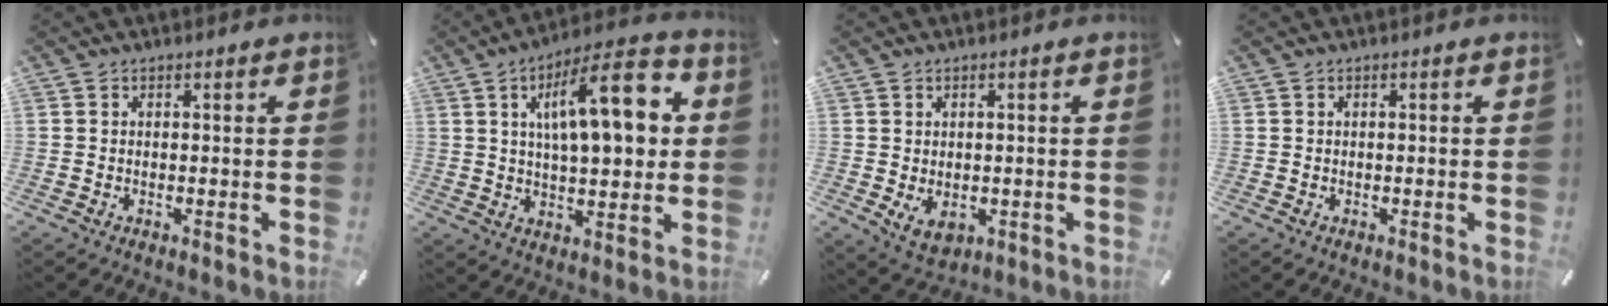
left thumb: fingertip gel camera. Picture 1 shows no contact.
{"total": 17.7, "force": [5.6, 6.9, 15.4], "torque": [-0.240, -0.008, 0.081]}
{"total": 4.3, "force": [-0.6, 3.2, 2.8], "torque": [-0.042, -0.006, -0.012]}
{"total": 0.0}